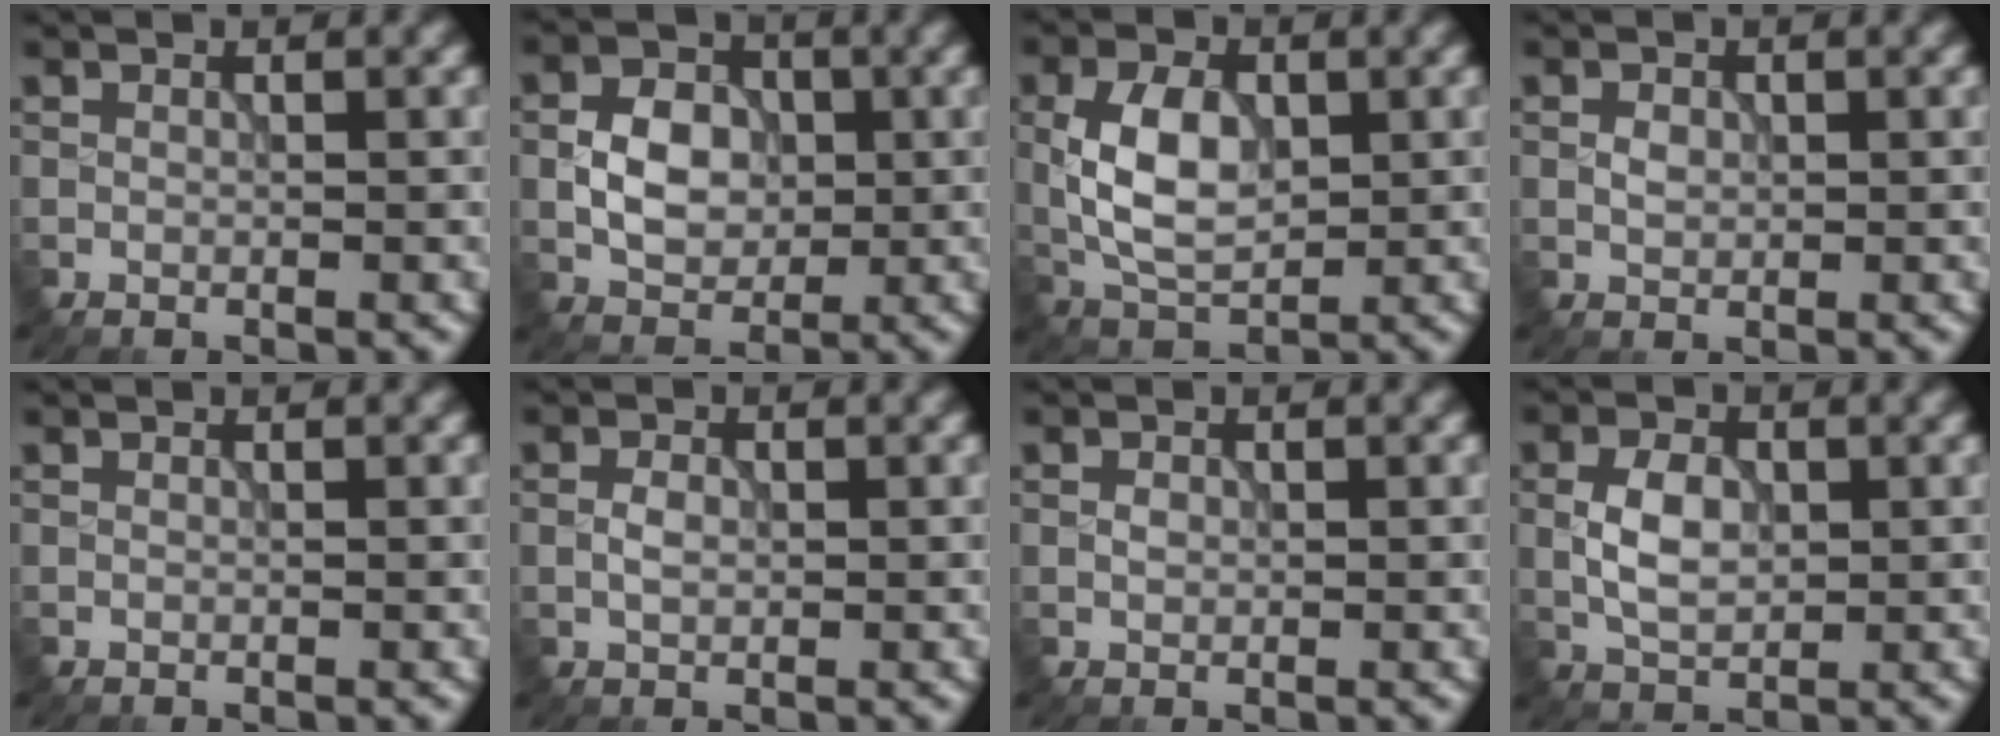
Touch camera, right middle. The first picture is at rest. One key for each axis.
{"total": 4.6, "fx": -0.2, "fy": 3.4, "fz": 3.1, "tx": -0.051, "ty": 0.003, "tz": -0.005}
{"total": 5.9, "fx": 0.4, "fy": 3.5, "fz": 4.7, "tx": -0.096, "ty": 0.001, "tz": 0.008}
{"total": 1.2, "fx": 0.1, "fy": 0.9, "fz": 0.8, "tx": -0.013, "ty": 0.000, "tz": 0.001}
{"total": 0.0}
{"total": 1.4, "fx": -0.2, "fy": 0.9, "fz": 1.1, "tx": -0.022, "ty": 0.003, "tz": -0.005}
{"total": 0.7, "fx": 0.0, "fy": 0.5, "fz": 0.4, "tx": -0.006, "ty": -0.002, "tz": 0.000}
{"total": 3.8, "fx": 0.1, "fy": 2.4, "fz": 2.9, "tx": -0.060, "ty": 0.003, "tz": 0.001}